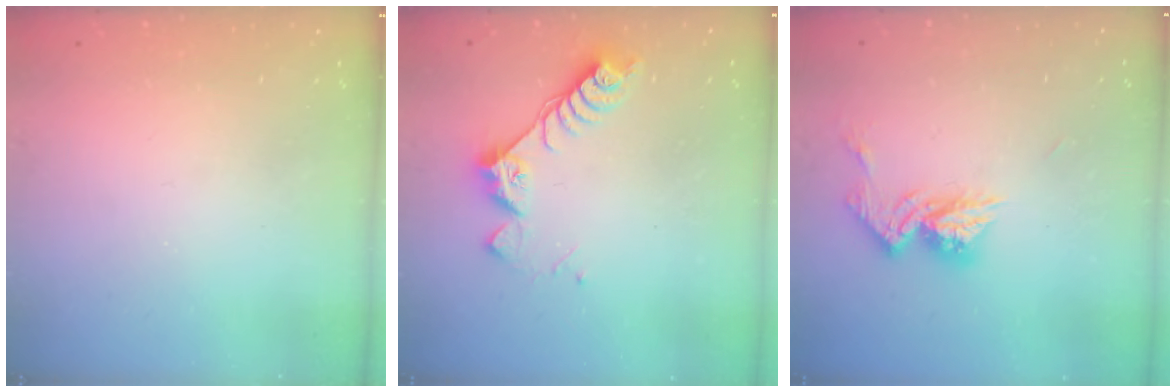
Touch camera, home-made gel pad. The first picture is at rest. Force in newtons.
{"total": 9.8, "press": 9.7, "slide": 1.1}
{"total": 11.5, "press": 11.4, "slide": 1.0}